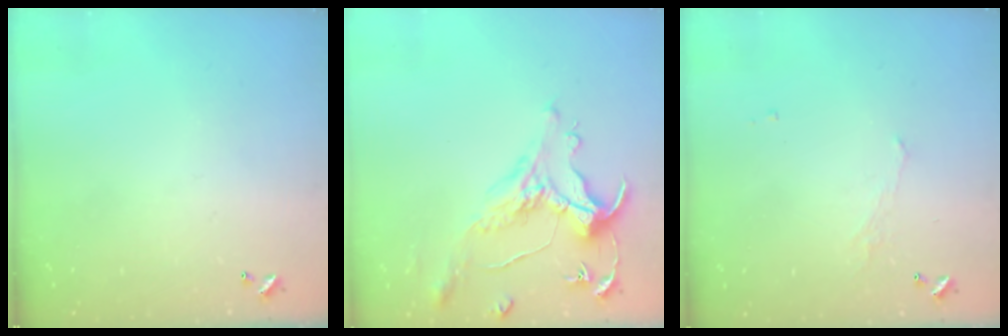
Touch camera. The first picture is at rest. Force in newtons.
{"total": 0.9, "press": 0.2, "slide": 0.9}
{"total": 1.1, "press": 0.8, "slide": 0.7}